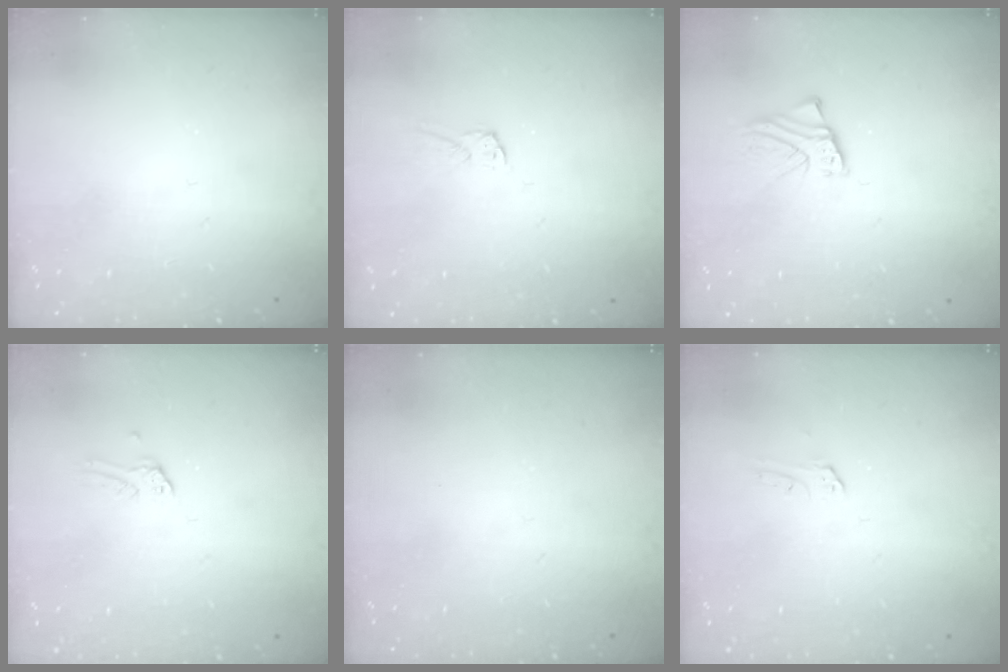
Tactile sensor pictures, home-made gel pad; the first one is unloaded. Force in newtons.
{"total": 2.2, "press": 2.2, "slide": 0.1}
{"total": 1.7, "press": 1.7, "slide": 0.1}
{"total": 0.0}
{"total": 0.0}
{"total": 1.6, "press": 1.6, "slide": 0.2}